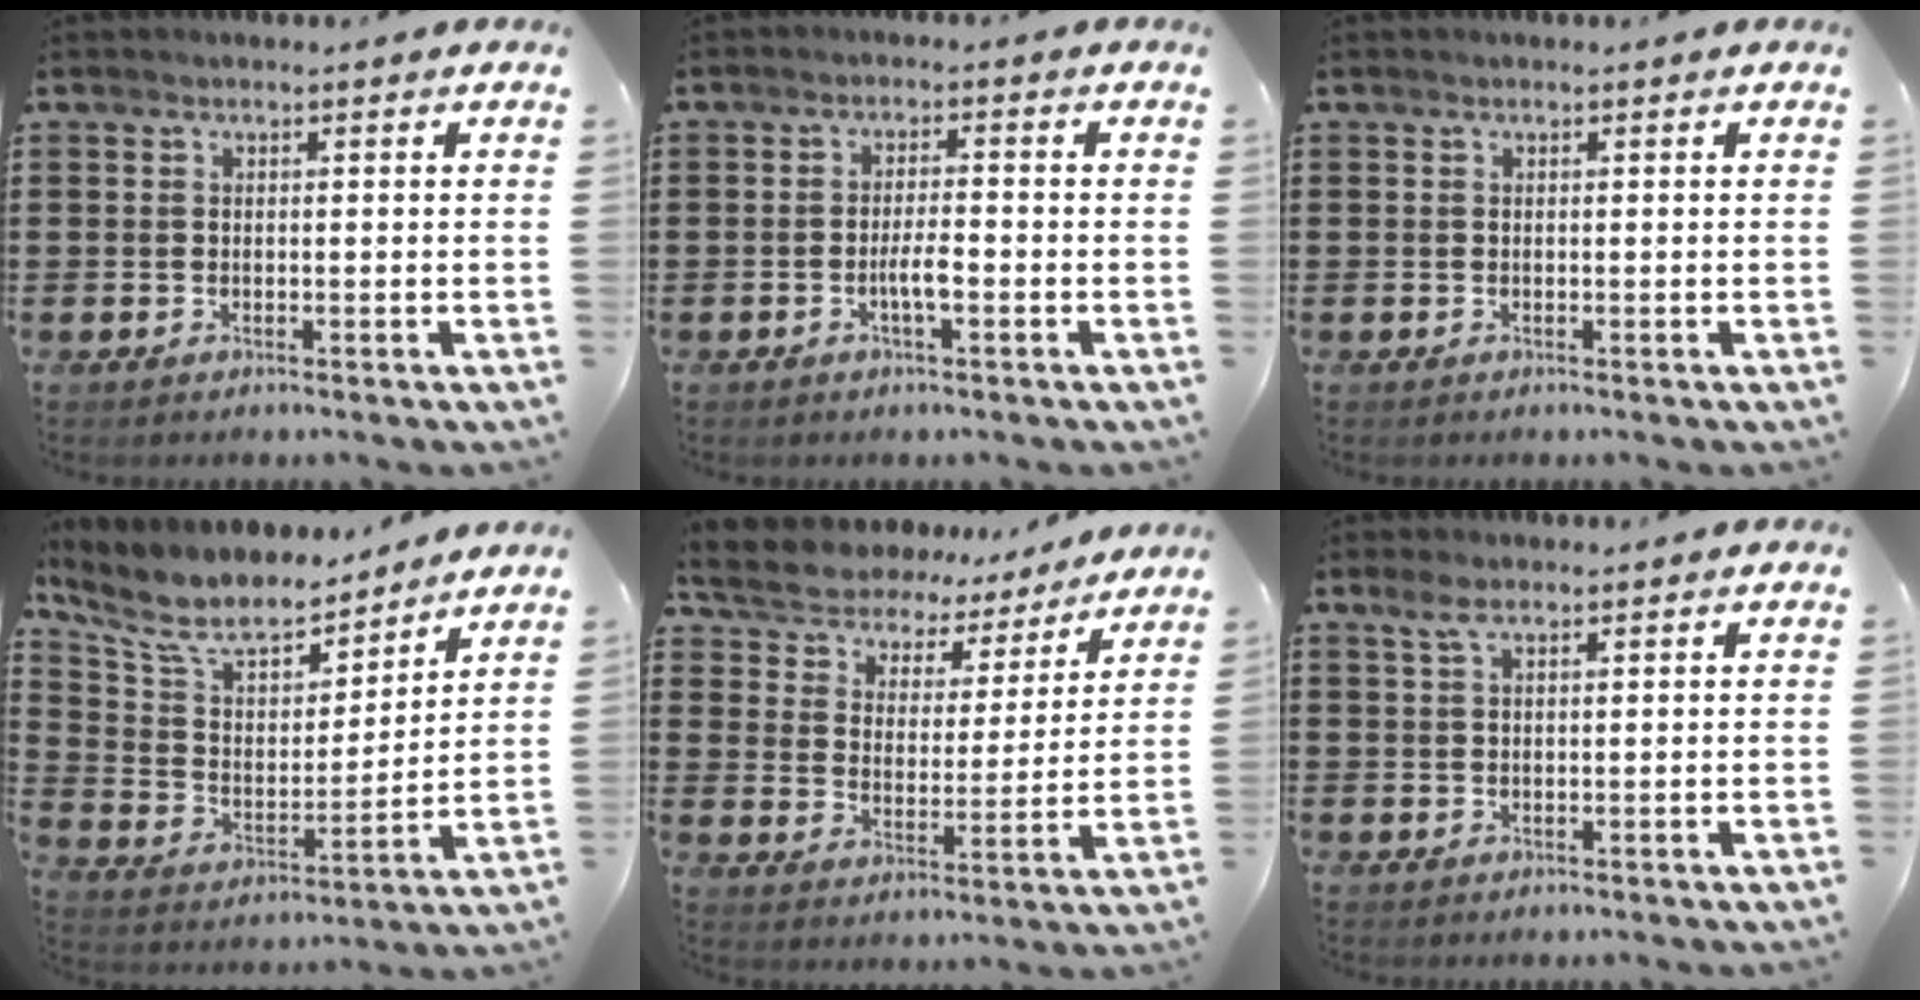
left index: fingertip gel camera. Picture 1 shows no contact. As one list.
[{"total": 3.3, "force": [-1.1, 0.7, 3.1], "torque": [-0.061, 0.001, -0.022]}, {"total": 0.0}, {"total": 9.3, "force": [8.0, 2.8, 3.9], "torque": [-0.116, -0.045, 0.139]}, {"total": 5.6, "force": [5.5, 1.2, -0.2], "torque": [-0.031, -0.042, 0.094]}, {"total": 2.2, "force": [1.3, 0.6, 1.6], "torque": [-0.035, 0.004, 0.024]}]